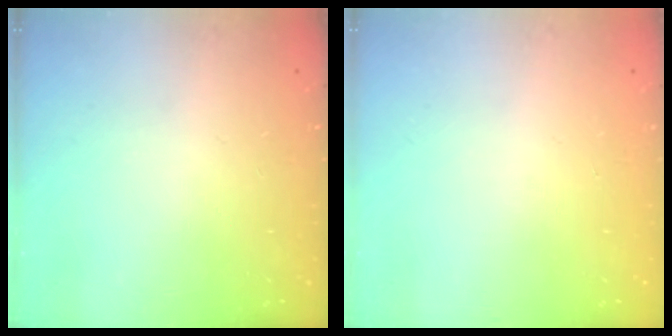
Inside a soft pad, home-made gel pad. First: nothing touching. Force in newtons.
{"total": 0.0}